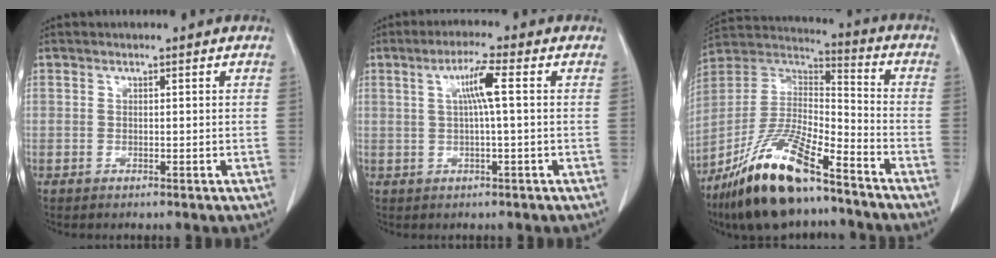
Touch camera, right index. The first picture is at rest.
{"total": 4.7, "force": [0.9, -0.4, 4.6], "torque": [-0.085, 0.008, 0.018]}
{"total": 19.6, "force": [-13.6, 4.6, 13.4], "torque": [-0.278, -0.015, -0.249]}